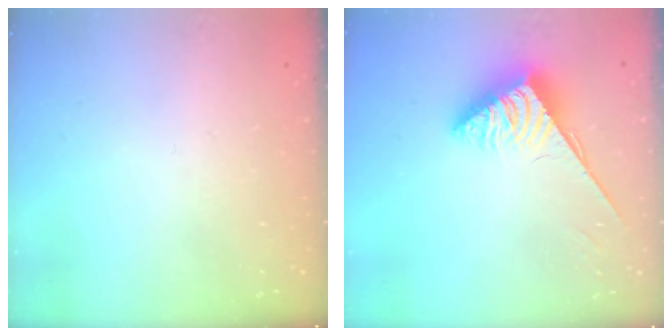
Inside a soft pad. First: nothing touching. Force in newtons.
{"total": 3.7, "press": 3.7, "slide": 0.5}